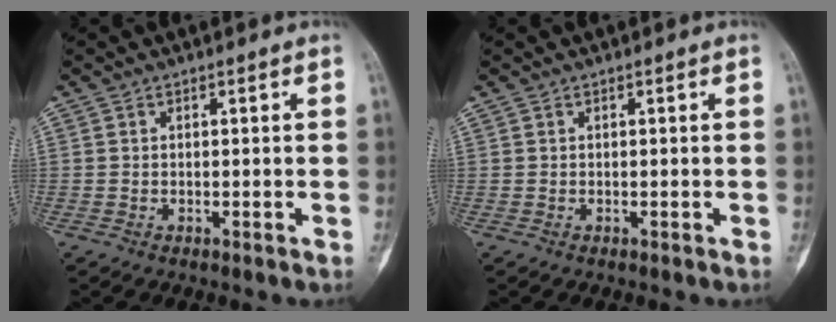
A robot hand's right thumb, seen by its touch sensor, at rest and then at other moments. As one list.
[{"total": 0.0}]